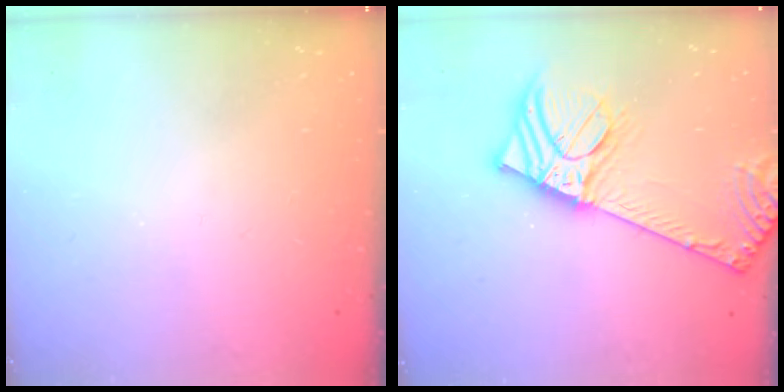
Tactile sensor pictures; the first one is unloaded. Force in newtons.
{"total": 12.5, "press": 12.2, "slide": 2.6}